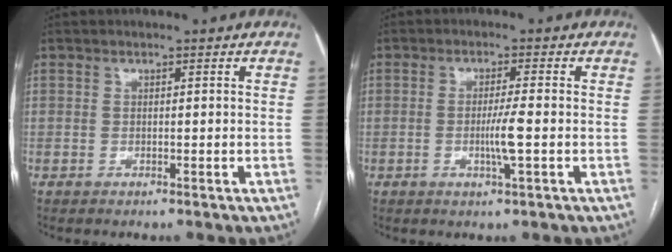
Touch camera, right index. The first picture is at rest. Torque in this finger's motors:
{"motor_torque": [0.71, 0.50, 0.36, 0.10]}